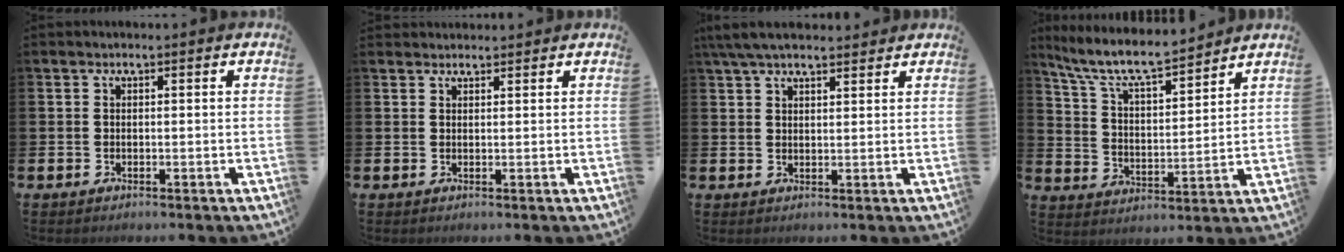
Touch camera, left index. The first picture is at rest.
{"total": 1.3, "force": [1.2, 0.3, 0.0], "torque": [0.008, -0.001, 0.022]}
{"total": 5.0, "force": [4.4, 1.4, 2.0], "torque": [-0.048, -0.009, 0.082]}
{"total": 8.6, "force": [7.9, 1.2, 3.1], "torque": [-0.093, -0.050, 0.138]}